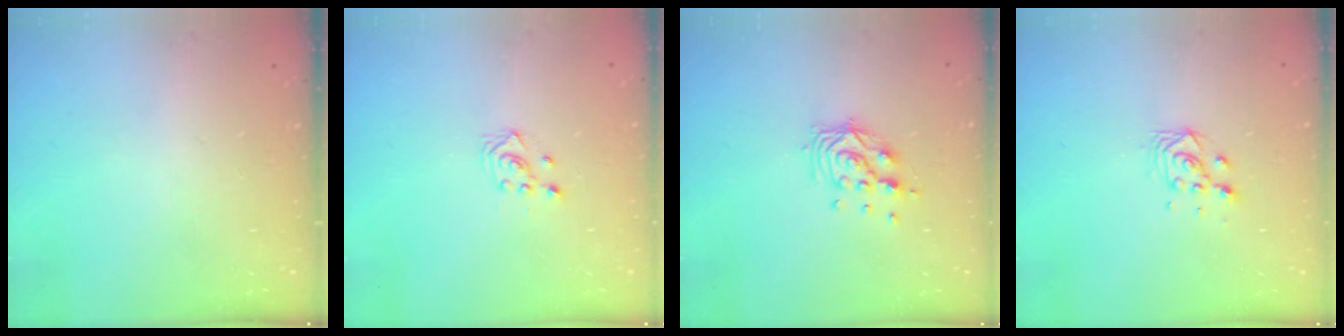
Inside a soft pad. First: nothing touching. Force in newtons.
{"total": 3.1, "press": 2.9, "slide": 1.0}
{"total": 10.0, "press": 9.9, "slide": 0.7}
{"total": 6.5, "press": 6.5, "slide": 0.1}